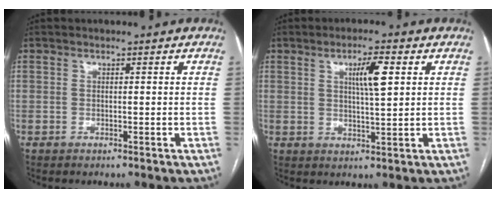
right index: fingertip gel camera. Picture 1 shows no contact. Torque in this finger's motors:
{"motor_torque": [0.48, 0.27, 0.31, 0.05]}